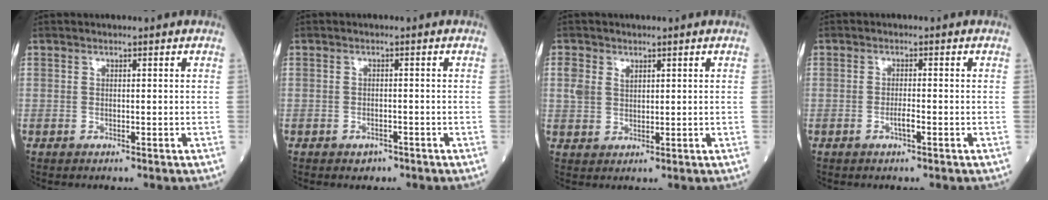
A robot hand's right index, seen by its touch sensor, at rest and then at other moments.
{"total": 1.6, "force": [-1.1, 1.0, 0.5], "torque": [-0.008, 0.002, -0.014]}
{"total": 3.6, "force": [1.4, 2.5, 2.2], "torque": [-0.058, 0.014, 0.034]}
{"total": 1.6, "force": [-0.7, 0.1, 1.4], "torque": [-0.026, 0.001, -0.014]}